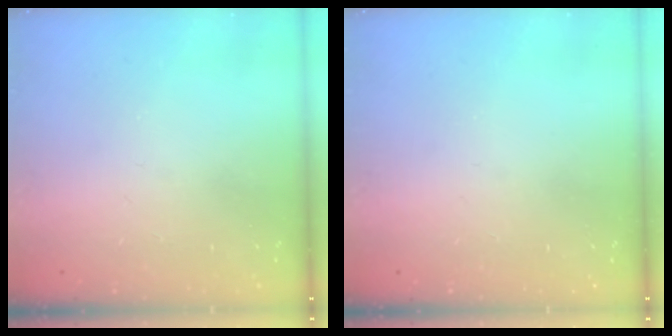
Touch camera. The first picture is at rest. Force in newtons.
{"total": 0.0}